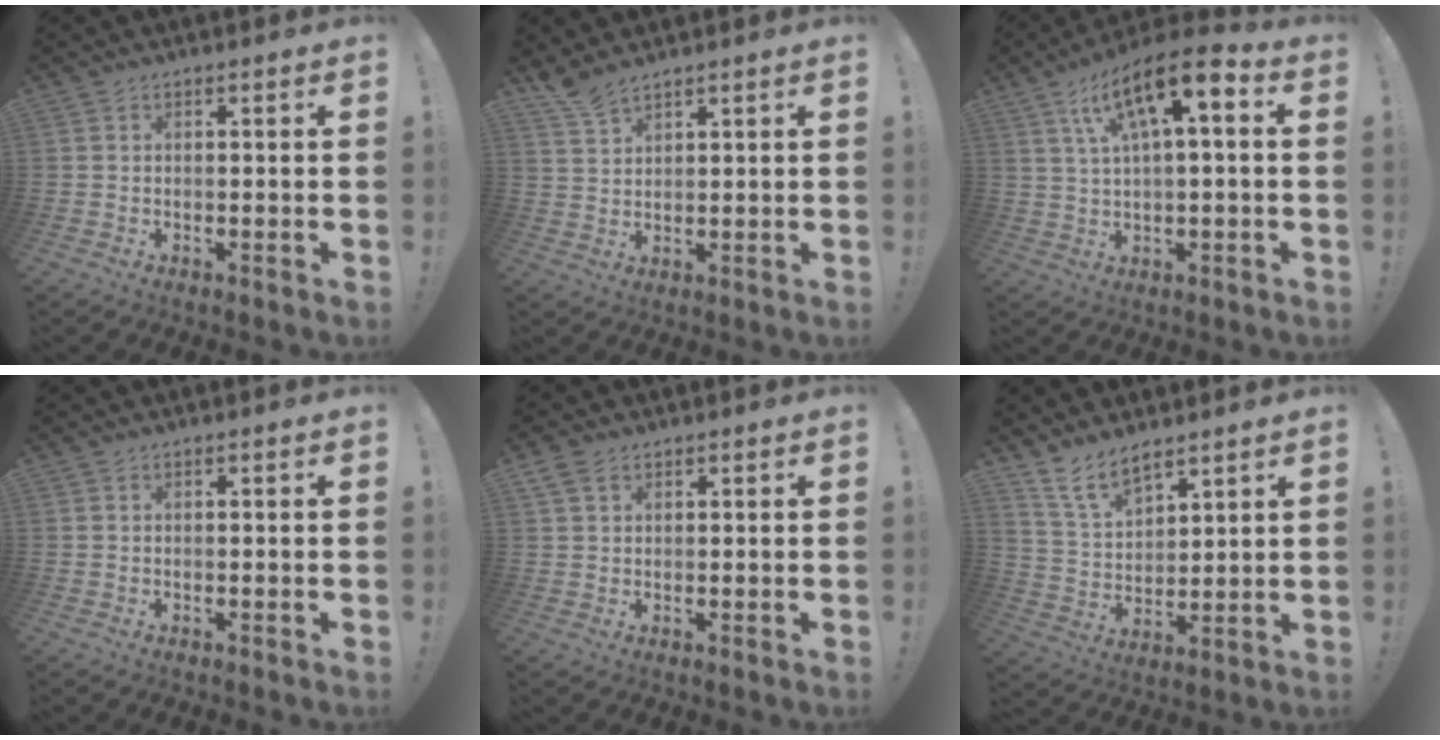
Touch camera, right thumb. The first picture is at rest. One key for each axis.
{"total": 4.7, "fx": 4.1, "fy": 0.9, "fz": 2.0, "tx": -0.039, "ty": -0.025, "tz": 0.076}
{"total": 13.1, "fx": 4.8, "fy": 3.5, "fz": 11.6, "tx": -0.192, "ty": -0.016, "tz": 0.077}
{"total": 0.0}
{"total": 3.0, "fx": 1.6, "fy": 1.8, "fz": 1.7, "tx": -0.028, "ty": -0.002, "tz": 0.032}
{"total": 9.8, "fx": 8.0, "fy": 3.9, "fz": 4.1, "tx": -0.086, "ty": -0.048, "tz": 0.157}